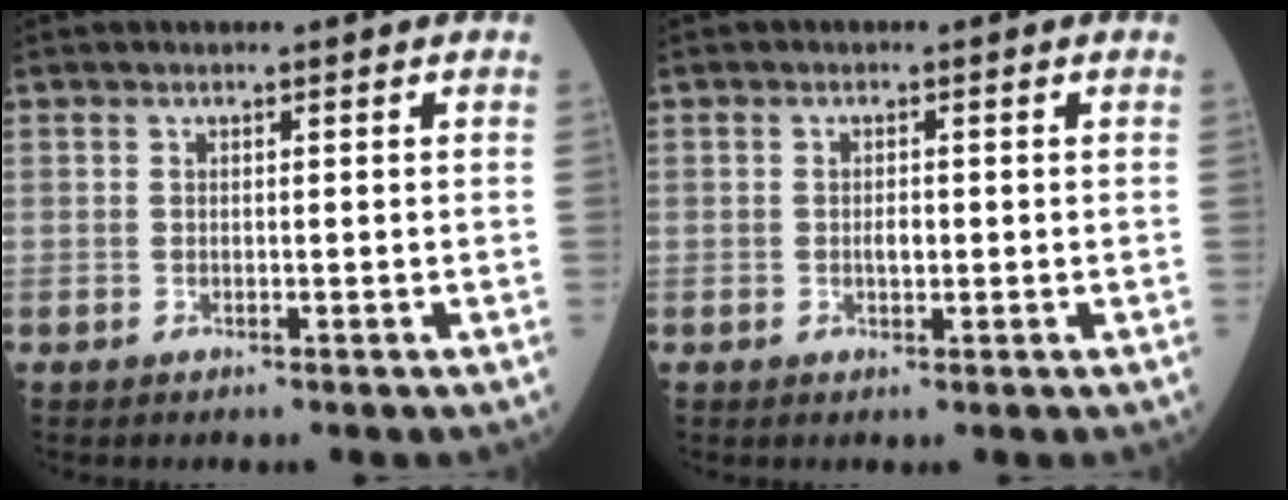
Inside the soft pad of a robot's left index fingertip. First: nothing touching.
{"total": 1.5, "force": [-0.4, 0.7, 1.3], "torque": [-0.022, -0.002, -0.008]}